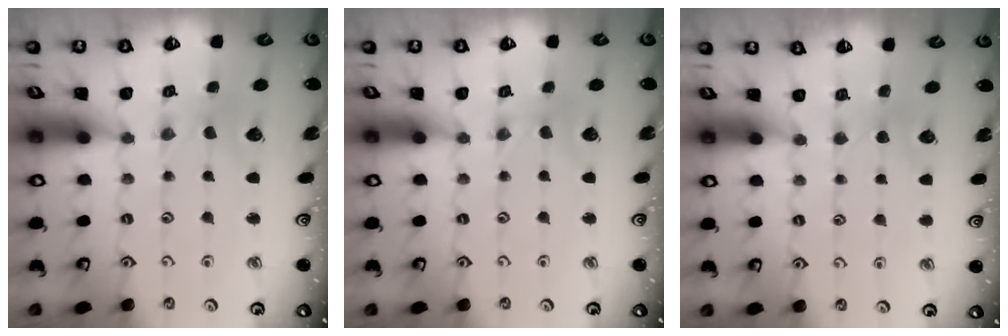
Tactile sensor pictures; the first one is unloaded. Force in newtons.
{"total": 1.0, "press": 1.0, "slide": 0.2}
{"total": 2.1, "press": 2.0, "slide": 0.4}